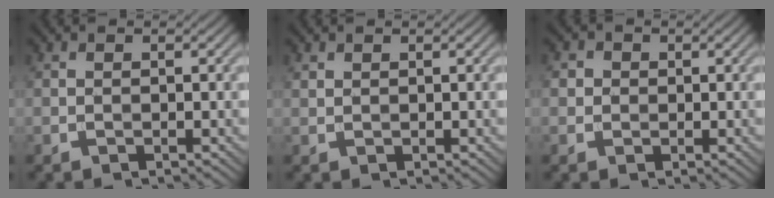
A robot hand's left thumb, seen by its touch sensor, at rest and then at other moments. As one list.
[{"total": 0.6, "force": [0.5, 0.2, 0.2], "torque": [-0.010, 0.000, 0.013]}, {"total": 2.0, "force": [0.4, 1.9, 0.6], "torque": [-0.011, -0.004, 0.003]}]